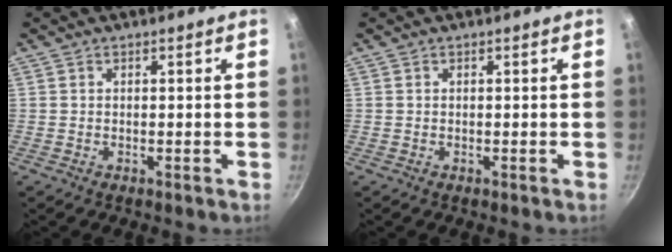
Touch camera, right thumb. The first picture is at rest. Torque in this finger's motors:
{"motor_torque": [-0.60, 0.51, 0.05, 0.03, 0.00]}